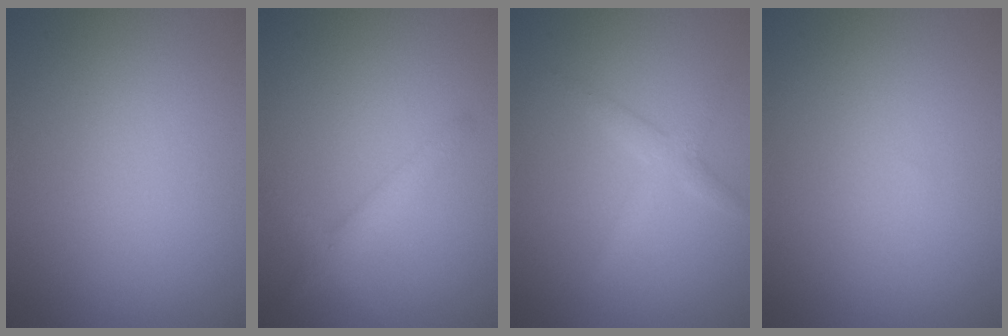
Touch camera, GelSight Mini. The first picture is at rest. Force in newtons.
{"total": 2.4, "press": 2.4, "slide": 0.1}
{"total": 1.9, "press": 1.9, "slide": 0.0}
{"total": 0.0}